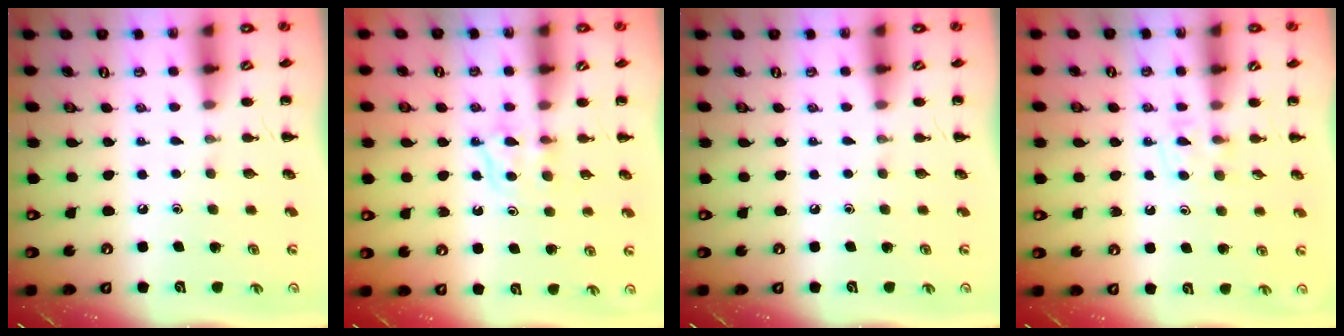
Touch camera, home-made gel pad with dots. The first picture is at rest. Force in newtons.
{"total": 5.2, "press": 5.0, "slide": 1.4}
{"total": 0.0}
{"total": 3.5, "press": 3.2, "slide": 1.4}